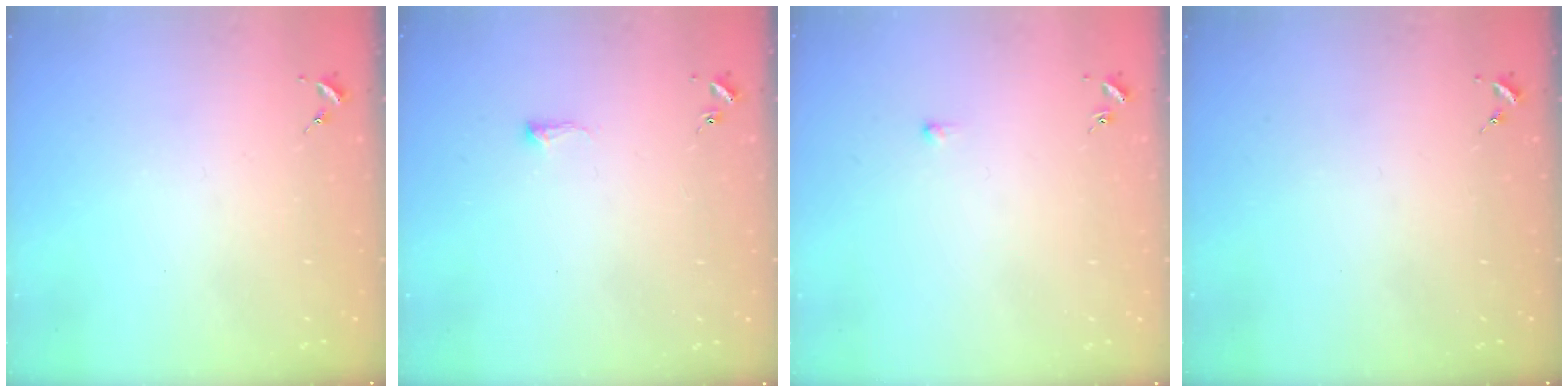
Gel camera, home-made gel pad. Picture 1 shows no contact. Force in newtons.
{"total": 5.2, "press": 5.1, "slide": 0.8}
{"total": 2.7, "press": 2.7, "slide": 0.6}
{"total": 0.0}